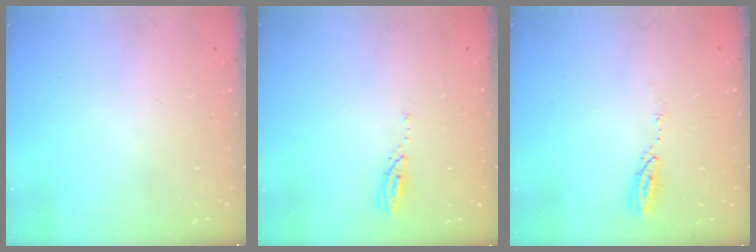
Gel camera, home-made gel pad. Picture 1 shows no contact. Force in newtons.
{"total": 2.9, "press": 2.9, "slide": 0.3}
{"total": 3.7, "press": 3.7, "slide": 0.2}